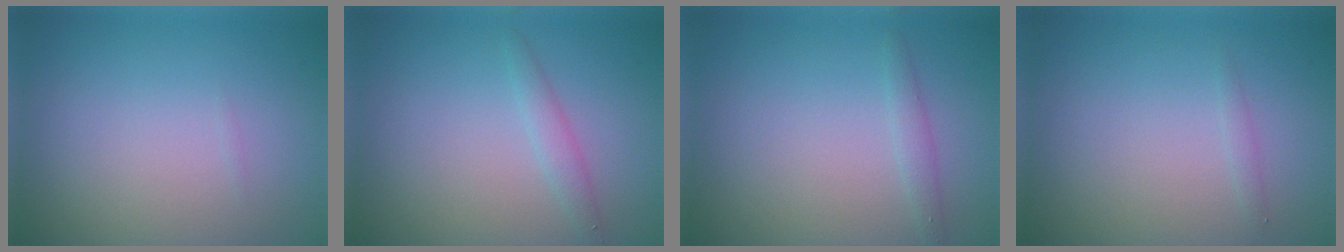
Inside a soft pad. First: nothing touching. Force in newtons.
{"total": 1.4, "press": 1.4, "slide": 0.0}
{"total": 1.3, "press": 1.3, "slide": 0.0}
{"total": 0.6, "press": 0.6, "slide": 0.0}